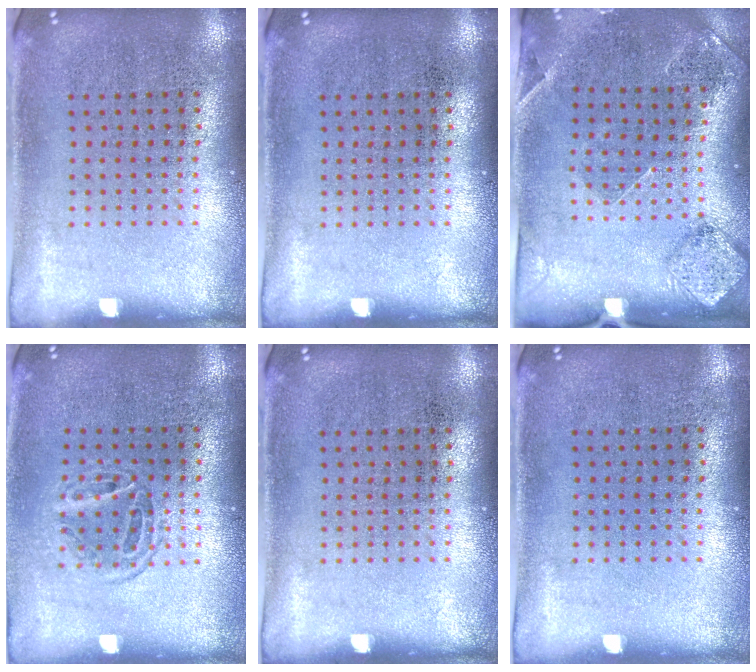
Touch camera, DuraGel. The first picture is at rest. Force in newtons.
{"total": 0.0}
{"total": 1.5, "press": 1.3, "slide": 0.7}
{"total": 1.1, "press": 1.0, "slide": 0.5}
{"total": 0.0}
{"total": 0.0}